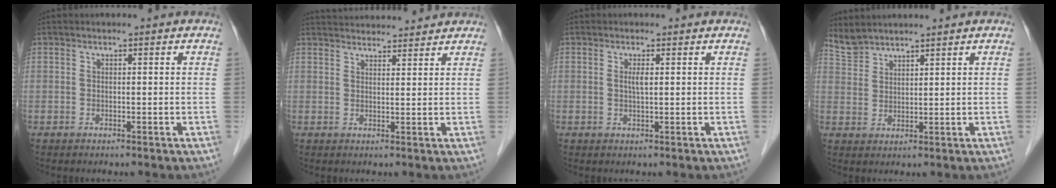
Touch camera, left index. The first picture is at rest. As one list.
[{"total": 9.1, "force": [8.8, 1.1, 2.0], "torque": [-0.031, 0.029, 0.121]}, {"total": 1.3, "force": [0.3, 0.2, 1.3], "torque": [-0.029, 0.000, 0.004]}, {"total": 3.8, "force": [3.8, 0.3, 0.1], "torque": [-0.014, 0.015, 0.085]}]